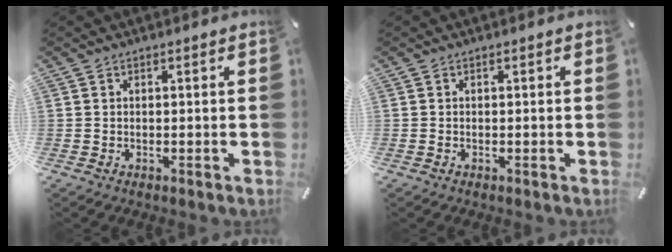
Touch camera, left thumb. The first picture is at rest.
{"total": 0.5, "force": [-0.2, 0.3, 0.4], "torque": [-0.007, 0.000, -0.005]}